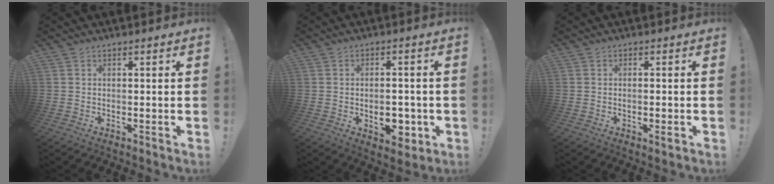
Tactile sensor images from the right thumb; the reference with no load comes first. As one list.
[{"total": 8.2, "force": [-2.0, 4.9, 6.2], "torque": [-0.070, 0.006, -0.029]}, {"total": 1.9, "force": [-0.7, 0.1, 1.8], "torque": [-0.026, 0.000, -0.012]}]